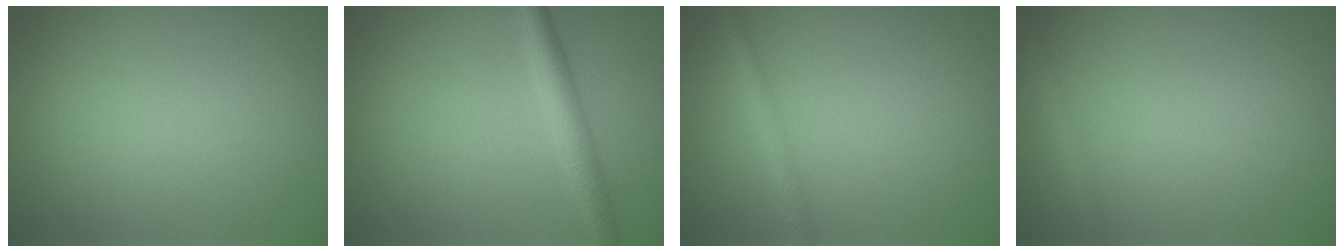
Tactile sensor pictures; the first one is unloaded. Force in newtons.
{"total": 2.8, "press": 2.8, "slide": 0.0}
{"total": 1.6, "press": 1.5, "slide": 0.2}
{"total": 1.1, "press": 1.1, "slide": 0.1}